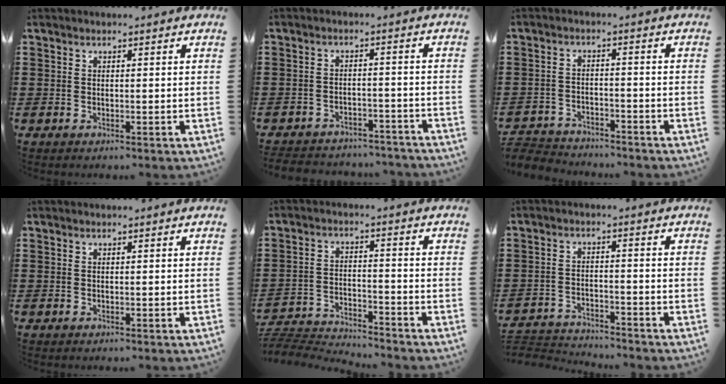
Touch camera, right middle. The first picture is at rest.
{"total": 3.8, "force": [-3.8, 0.6, 0.1], "torque": [-0.005, 0.005, -0.081]}
{"total": 3.7, "force": [-3.6, 0.7, -0.1], "torque": [-0.012, 0.000, -0.081]}
{"total": 0.0}
{"total": 5.0, "force": [-4.9, 0.5, 0.5], "torque": [-0.024, 0.004, -0.107]}
{"total": 3.1, "force": [-3.0, 0.6, 0.0], "torque": [-0.009, 0.003, -0.067]}